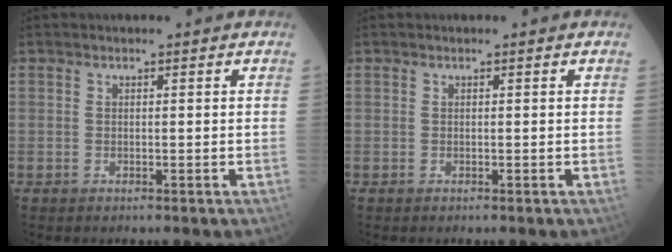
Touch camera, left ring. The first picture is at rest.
{"total": 0.0}